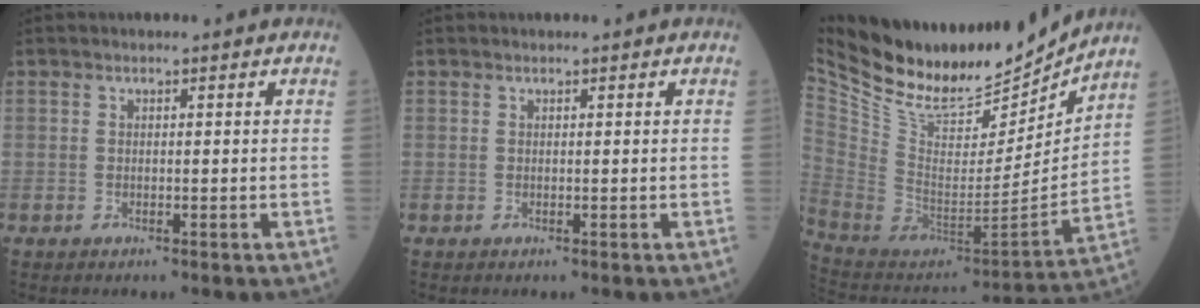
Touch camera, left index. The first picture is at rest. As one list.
[{"total": 0.0}, {"total": 24.4, "force": [20.6, 7.2, 10.9], "torque": [-0.216, -0.025, 0.347]}]